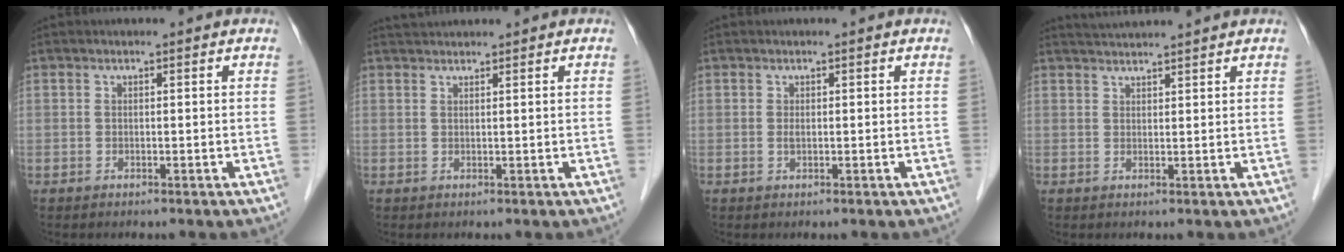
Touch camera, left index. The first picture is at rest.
{"total": 2.9, "force": [2.8, -0.2, 0.9], "torque": [-0.012, 0.024, 0.050]}
{"total": 0.6, "force": [0.1, 0.2, 0.5], "torque": [-0.013, -0.001, 0.001]}
{"total": 4.3, "force": [4.1, -0.8, 1.0], "torque": [-0.016, 0.026, 0.066]}